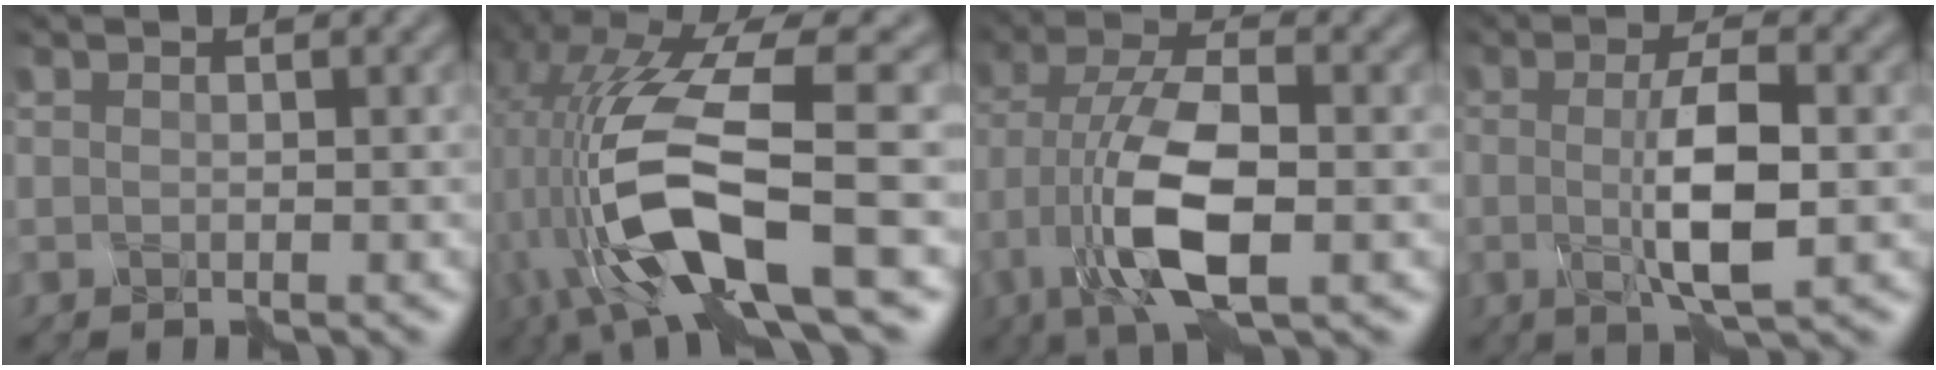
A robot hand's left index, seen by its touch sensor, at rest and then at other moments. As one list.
[{"total": 11.8, "force": [-3.5, 3.4, 10.7], "torque": [-0.233, -0.005, -0.060]}, {"total": 8.1, "force": [-2.4, 3.0, 7.2], "torque": [-0.163, 0.004, -0.047]}, {"total": 5.0, "force": [-0.6, 0.7, 4.9], "torque": [-0.104, -0.002, -0.005]}]